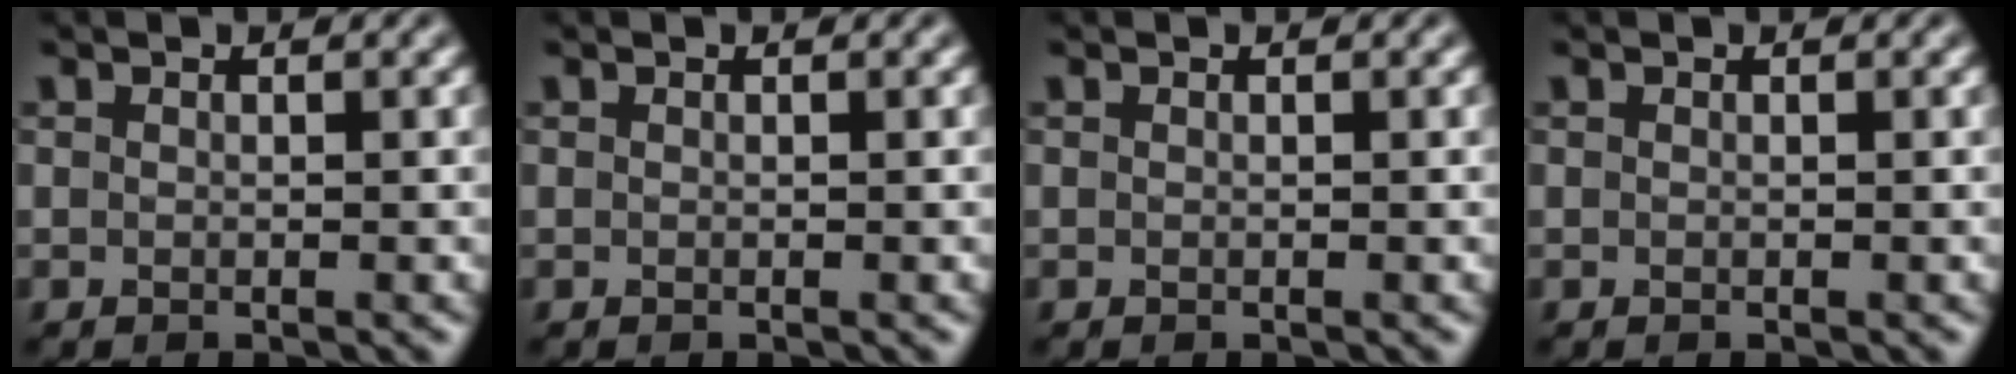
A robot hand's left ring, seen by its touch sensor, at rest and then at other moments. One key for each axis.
{"total": 0.0}
{"total": 0.0}
{"total": 0.0}